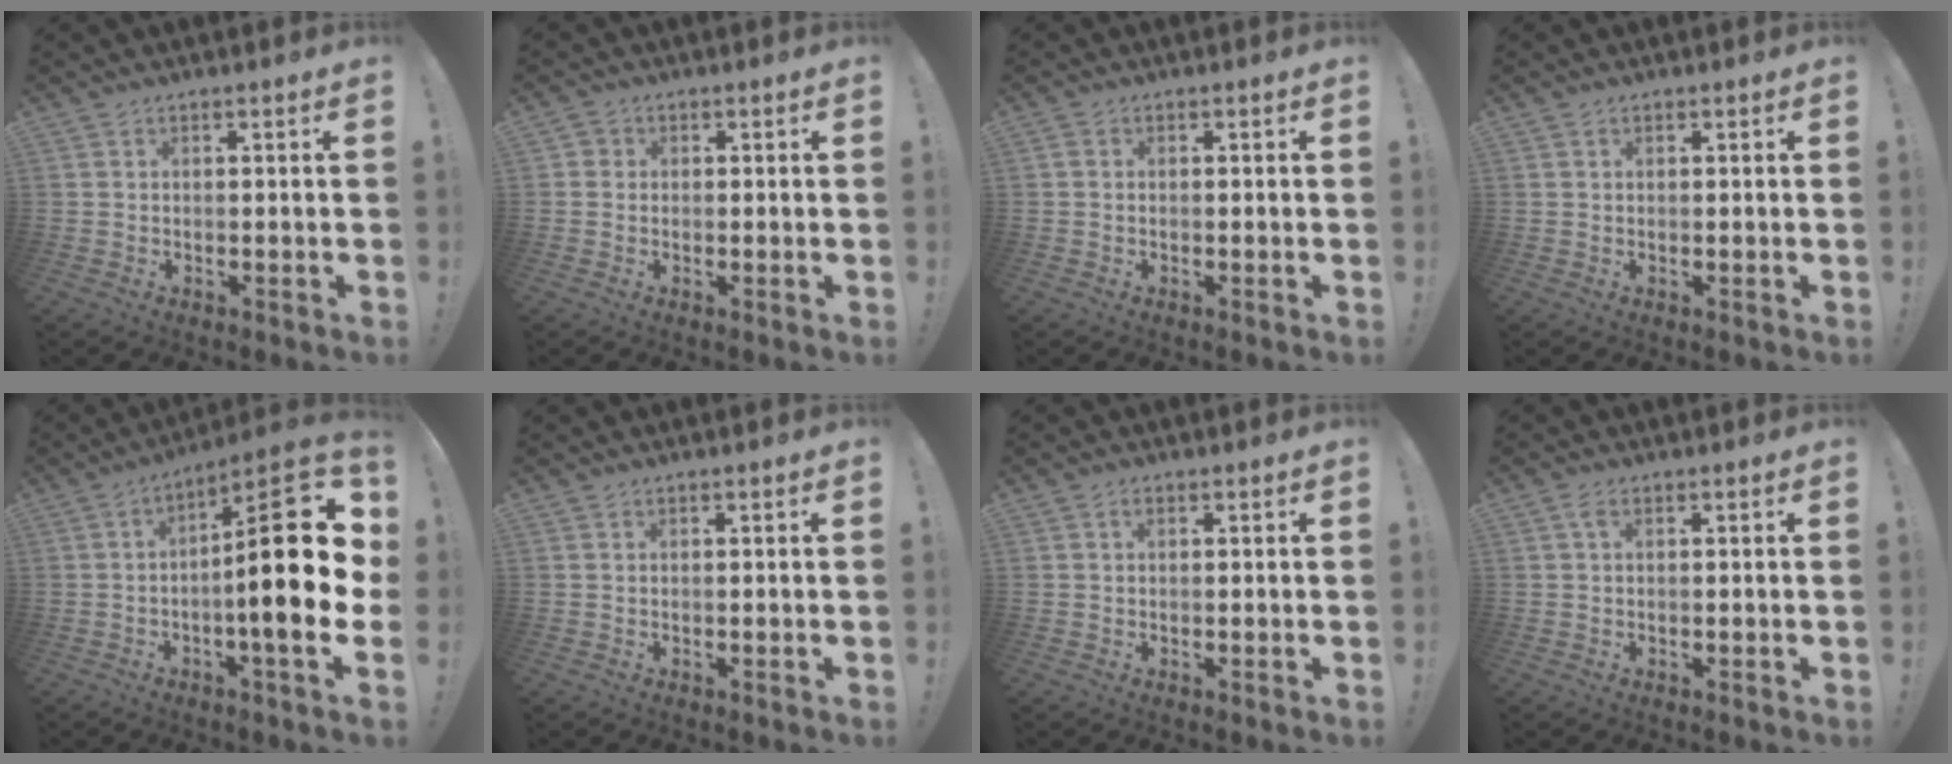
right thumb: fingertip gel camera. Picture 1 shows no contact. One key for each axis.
{"total": 1.9, "fx": -0.3, "fy": 1.8, "fz": 0.5, "tx": -0.010, "ty": 0.010, "tz": -0.004}
{"total": 0.7, "fx": -0.3, "fy": 0.6, "fz": 0.2, "tx": -0.006, "ty": 0.004, "tz": -0.004}
{"total": 0.0}
{"total": 23.6, "fx": -0.5, "fy": 5.9, "fz": 22.8, "tx": -0.327, "ty": 0.003, "tz": -0.014}
{"total": 0.0}
{"total": 0.7, "fx": 0.2, "fy": 0.5, "fz": 0.5, "tx": -0.007, "ty": 0.001, "tz": 0.003}
{"total": 1.8, "fx": 0.8, "fy": 1.0, "fz": 1.4, "tx": -0.024, "ty": 0.002, "tz": 0.012}